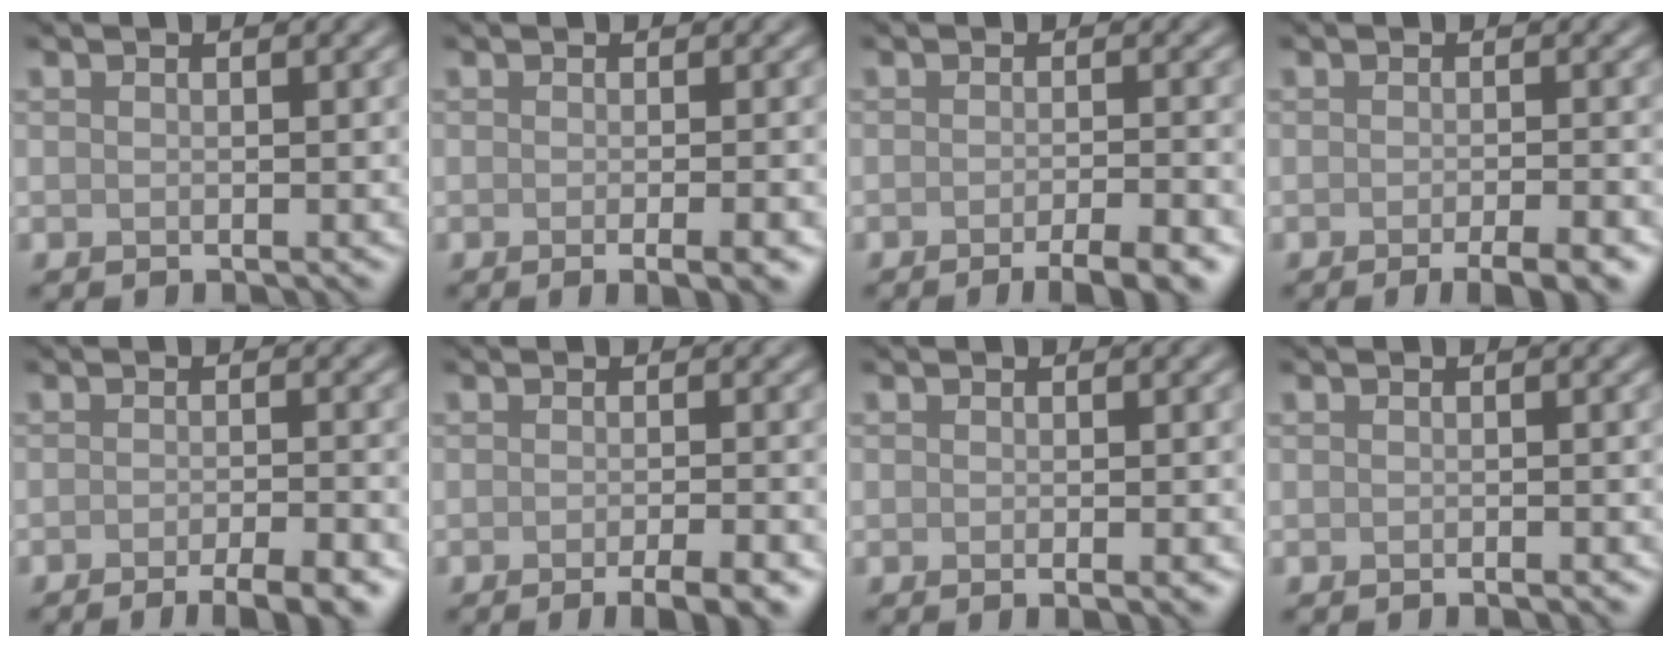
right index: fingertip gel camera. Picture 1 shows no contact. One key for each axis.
{"total": 3.8, "fx": -1.0, "fy": 1.2, "fz": 3.4, "tx": -0.027, "ty": -0.002, "tz": -0.015}
{"total": 4.6, "fx": -2.8, "fy": 1.0, "fz": 3.6, "tx": -0.044, "ty": -0.001, "tz": -0.040}
{"total": 3.9, "fx": -2.3, "fy": 0.8, "fz": 3.1, "tx": -0.036, "ty": -0.001, "tz": -0.031}
{"total": 5.5, "fx": -3.5, "fy": 1.2, "fz": 4.0, "tx": -0.047, "ty": 0.001, "tz": -0.049}
{"total": 4.1, "fx": -2.2, "fy": 0.9, "fz": 3.3, "tx": -0.037, "ty": -0.002, "tz": -0.030}
{"total": 1.5, "fx": -0.5, "fy": 0.3, "fz": 1.4, "tx": -0.015, "ty": -0.006, "tz": -0.006}
{"total": 0.6, "fx": -0.4, "fy": 0.0, "fz": 0.5, "tx": -0.004, "ty": -0.001, "tz": -0.006}